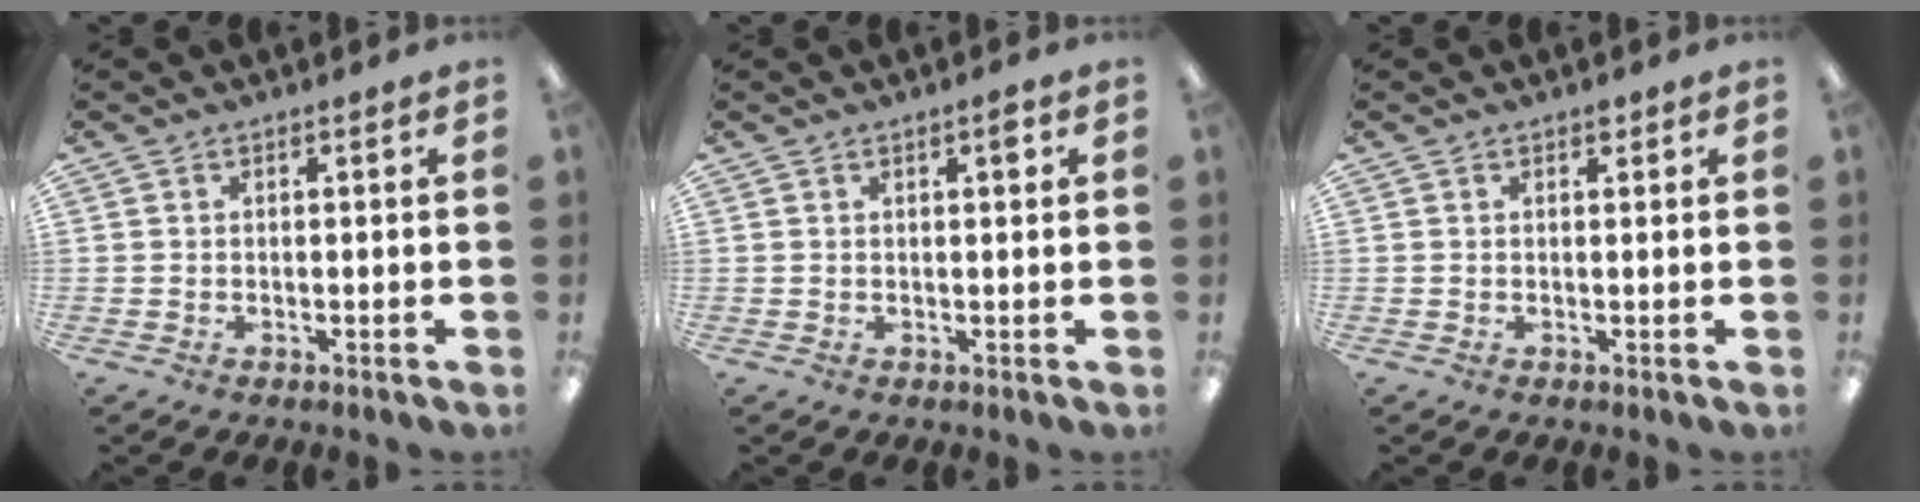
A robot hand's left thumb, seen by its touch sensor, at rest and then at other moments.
{"total": 2.3, "force": [1.2, 0.6, 1.9], "torque": [-0.024, -0.002, 0.015]}
{"total": 1.1, "force": [0.8, 0.5, 0.5], "torque": [-0.004, -0.003, 0.012]}